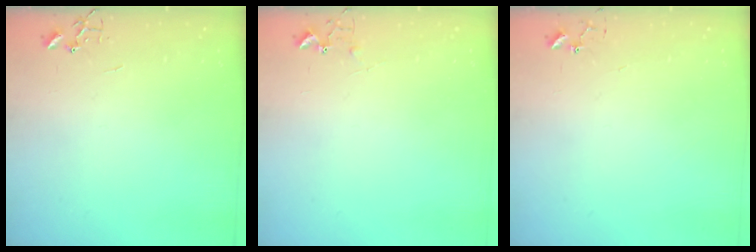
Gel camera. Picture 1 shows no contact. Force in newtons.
{"total": 5.4, "press": 5.4, "slide": 0.7}
{"total": 3.1, "press": 3.1, "slide": 0.3}